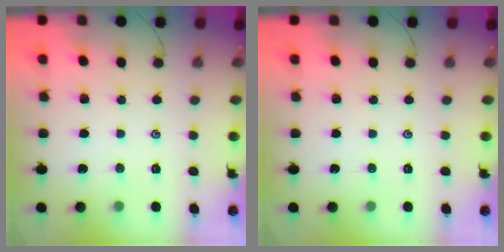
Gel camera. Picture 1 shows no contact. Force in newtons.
{"total": 0.0}